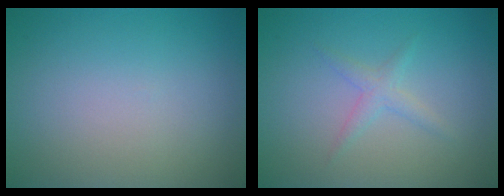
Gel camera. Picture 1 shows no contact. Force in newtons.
{"total": 1.4, "press": 1.4, "slide": 0.1}